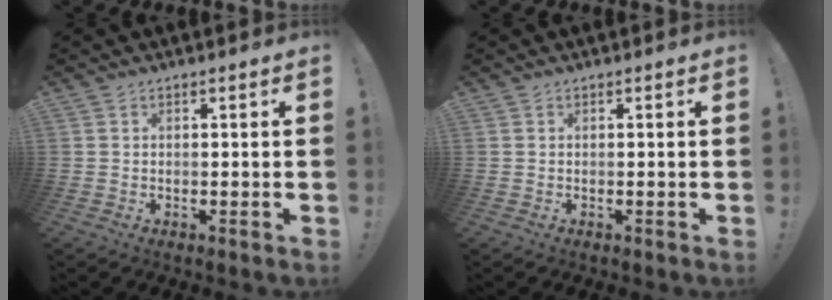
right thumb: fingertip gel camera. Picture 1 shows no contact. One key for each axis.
{"total": 0.0}